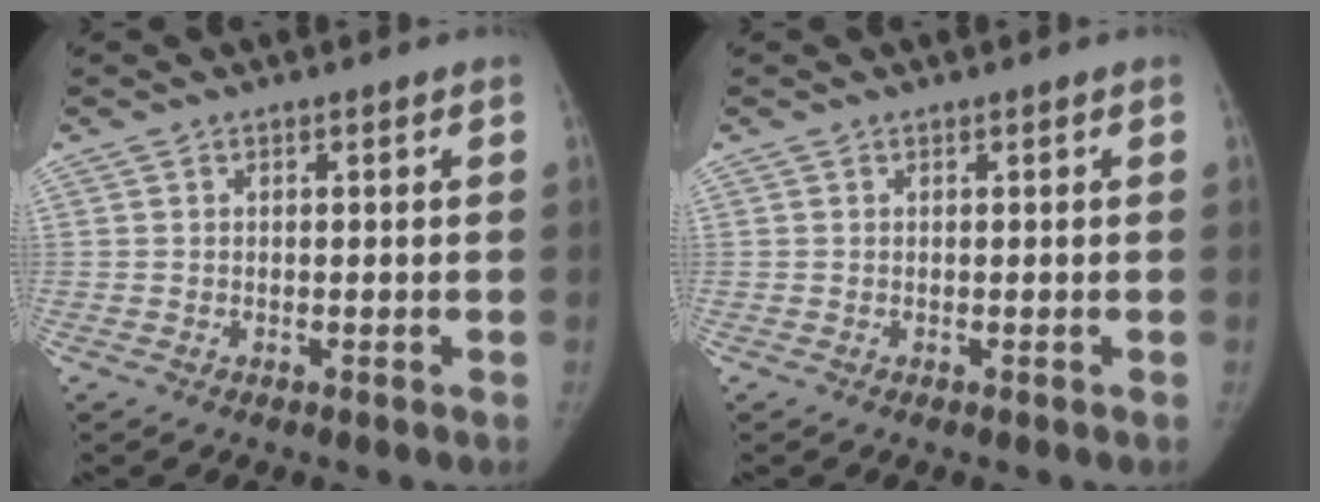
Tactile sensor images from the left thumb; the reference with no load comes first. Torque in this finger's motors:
{"motor_torque": [0.01, -0.01, 0.15, 0.04, 0.01]}